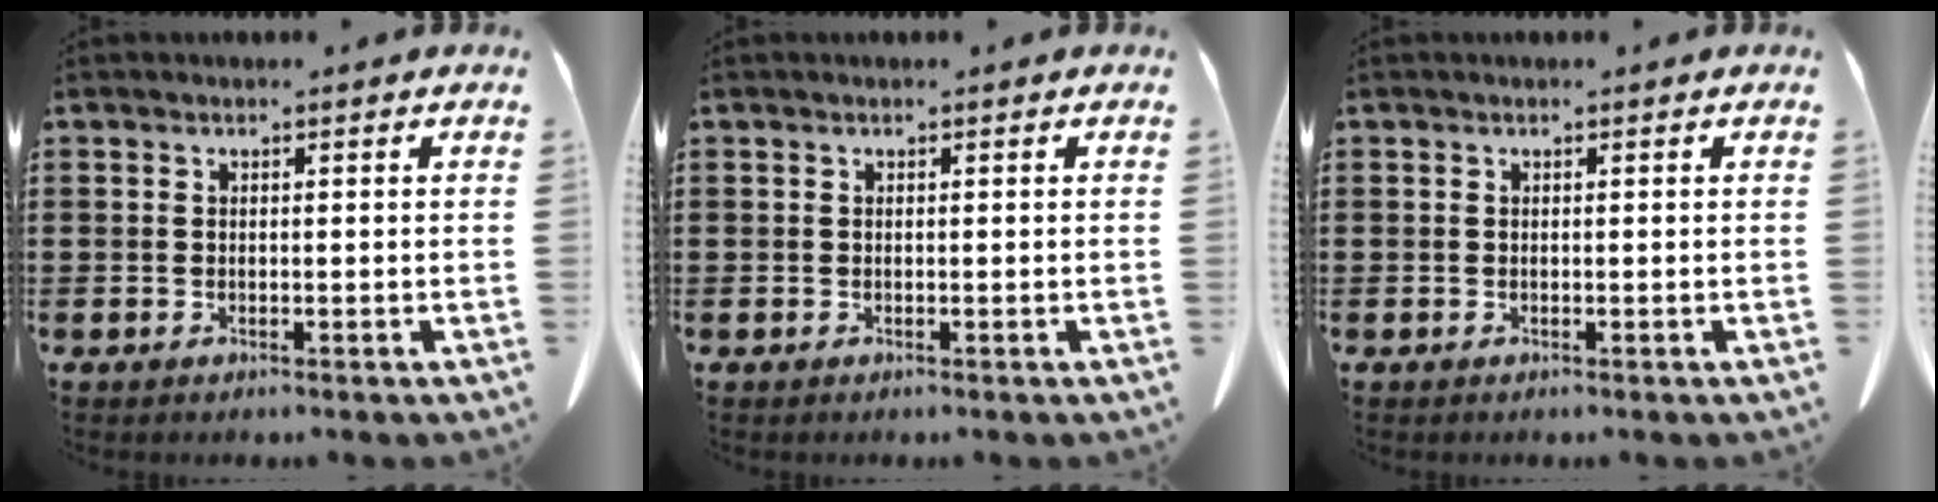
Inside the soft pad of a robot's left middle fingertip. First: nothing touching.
{"total": 0.0}
{"total": 0.0}